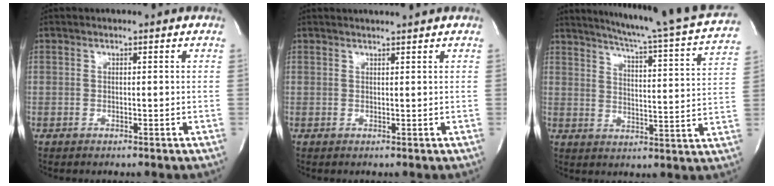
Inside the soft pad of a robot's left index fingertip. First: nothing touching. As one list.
[{"total": 2.2, "force": [2.0, -0.5, 0.7], "torque": [-0.007, 0.004, 0.028]}, {"total": 22.7, "force": [20.7, -0.6, 9.4], "torque": [-0.146, -0.071, 0.253]}]